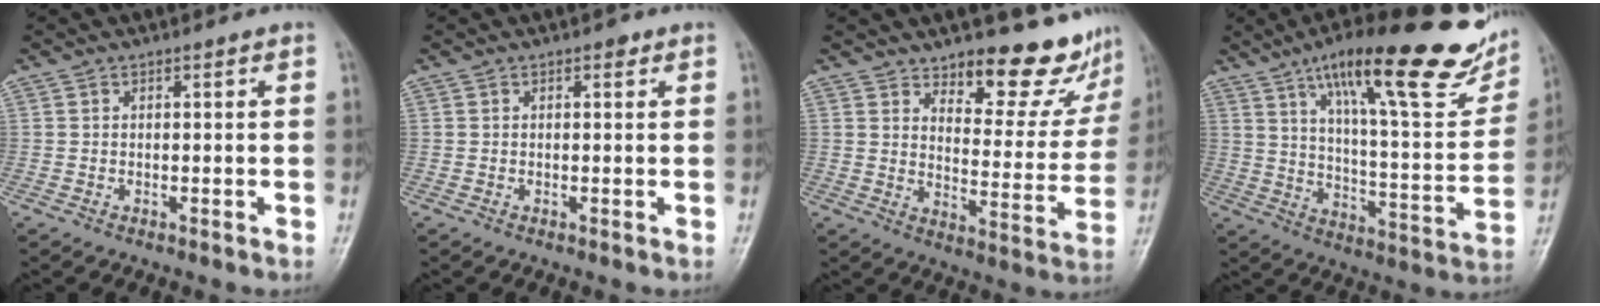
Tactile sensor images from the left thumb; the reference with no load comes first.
{"total": 0.9, "force": [0.5, 0.5, 0.5], "torque": [-0.001, 0.000, 0.003]}
{"total": 14.3, "force": [12.0, 5.0, 5.9], "torque": [-0.029, -0.107, 0.158]}
{"total": 27.6, "force": [16.7, 7.0, 20.8], "torque": [-0.269, -0.043, 0.255]}